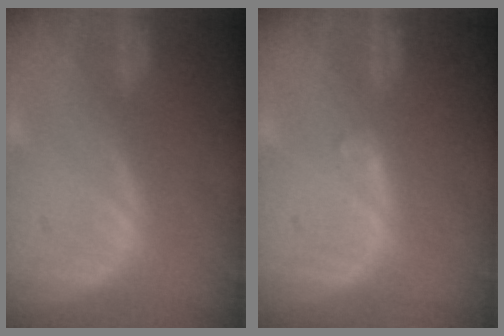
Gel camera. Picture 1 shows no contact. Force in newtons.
{"total": 1.1, "press": 0.8, "slide": 0.7}